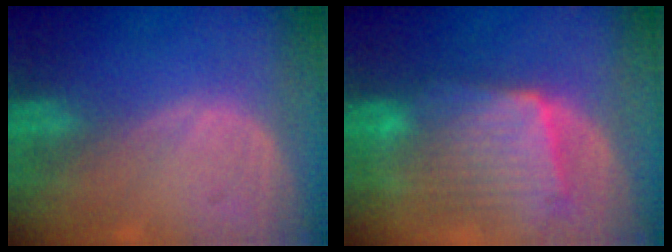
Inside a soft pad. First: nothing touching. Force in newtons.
{"total": 9.8, "press": 8.8, "slide": 4.3}